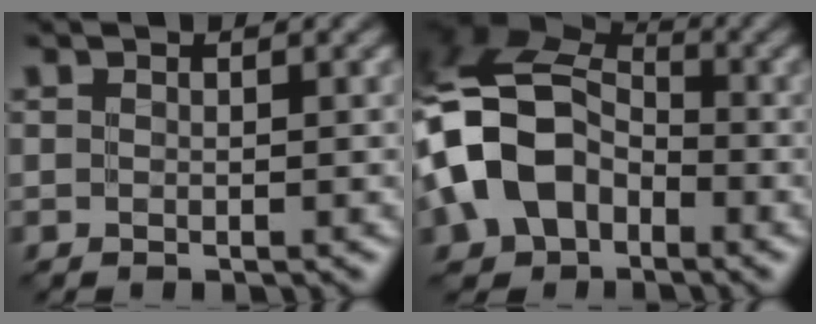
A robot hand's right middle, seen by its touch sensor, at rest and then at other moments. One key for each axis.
{"total": 12.6, "fx": -3.4, "fy": 9.1, "fz": 8.0, "tx": -0.178, "ty": -0.001, "tz": -0.082}